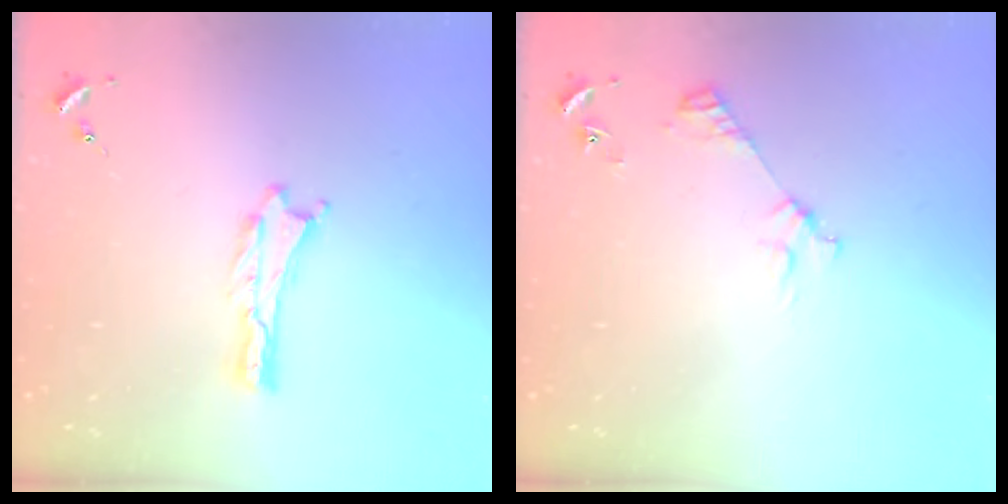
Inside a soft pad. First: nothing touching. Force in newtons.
{"total": 3.3, "press": 3.3, "slide": 0.3}